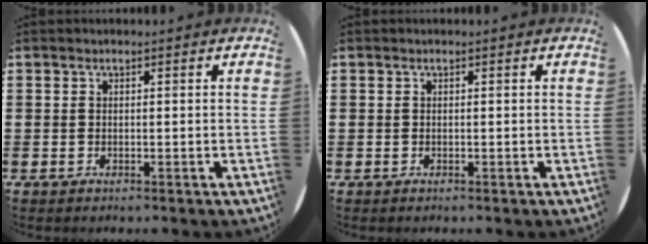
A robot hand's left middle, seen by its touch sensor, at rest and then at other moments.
{"total": 0.0}